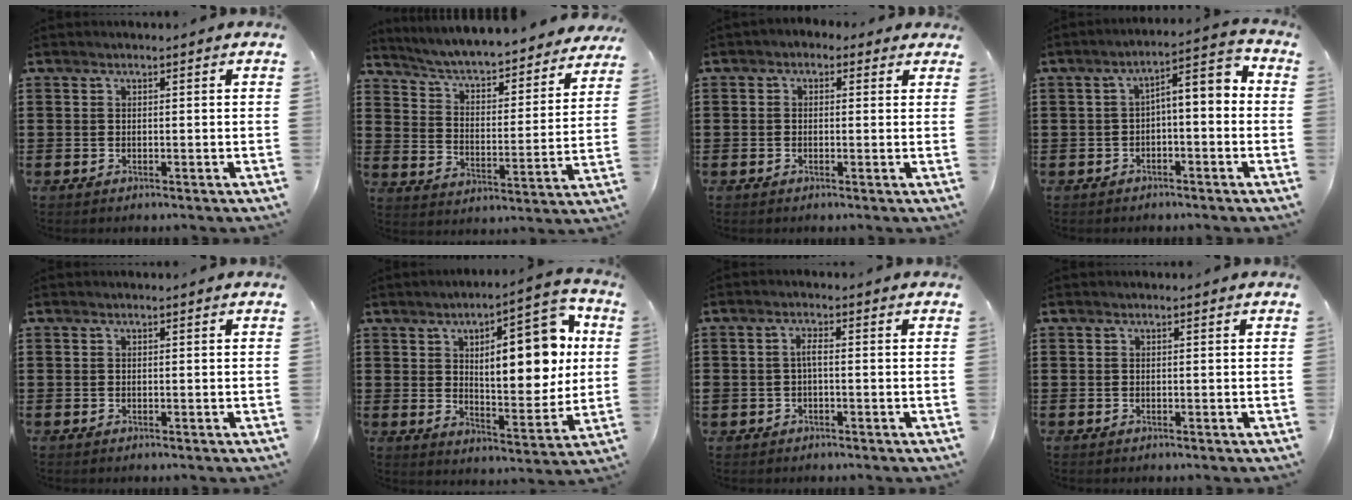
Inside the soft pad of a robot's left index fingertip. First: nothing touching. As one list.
[{"total": 4.3, "force": [4.1, 0.2, 1.3], "torque": [-0.048, -0.041, 0.061]}, {"total": 1.5, "force": [0.1, 1.5, 0.4], "torque": [-0.012, 0.009, 0.001]}, {"total": 3.5, "force": [-1.7, 1.2, 2.8], "torque": [-0.053, -0.003, -0.047]}, {"total": 0.0}, {"total": 12.8, "force": [3.8, 4.9, 11.2], "torque": [-0.157, -0.012, 0.056]}, {"total": 2.5, "force": [-0.7, 1.0, 2.2], "torque": [-0.052, 0.004, -0.018]}, {"total": 0.0}]